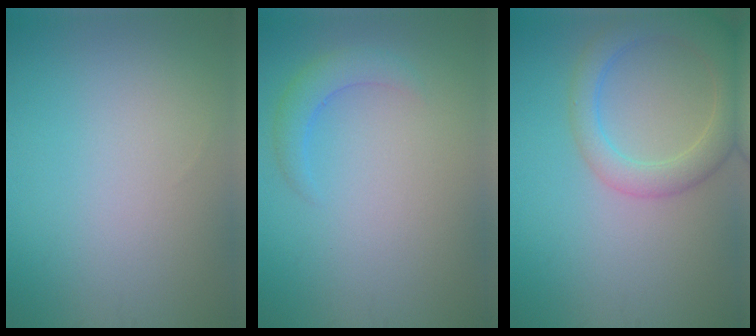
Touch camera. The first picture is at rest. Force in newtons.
{"total": 2.3, "press": 2.3, "slide": 0.0}
{"total": 5.0, "press": 5.0, "slide": 0.3}